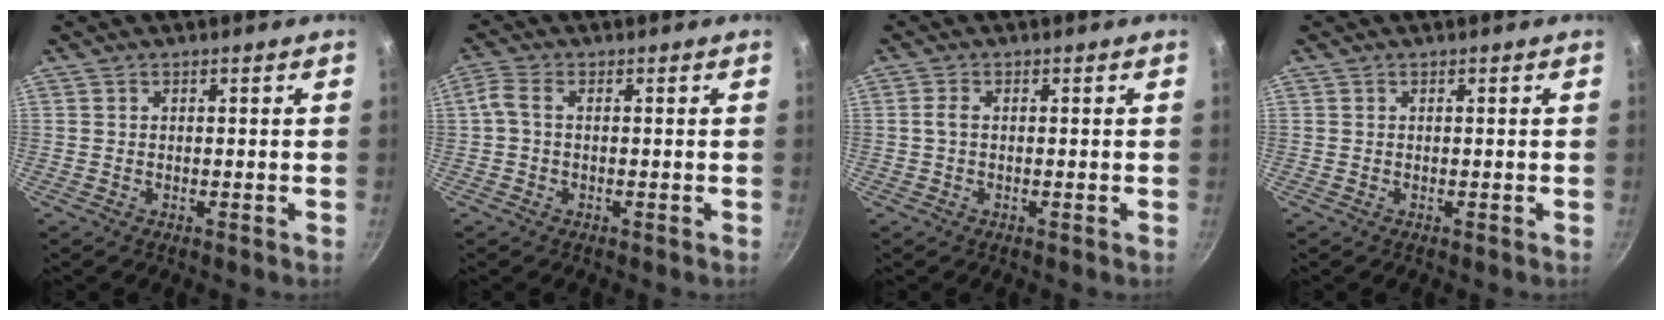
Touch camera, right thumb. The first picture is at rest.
{"total": 3.1, "force": [0.0, 1.6, 2.6], "torque": [-0.071, 0.013, -0.006]}
{"total": 1.6, "force": [-0.1, 0.8, 1.3], "torque": [-0.034, 0.006, -0.004]}
{"total": 0.0}